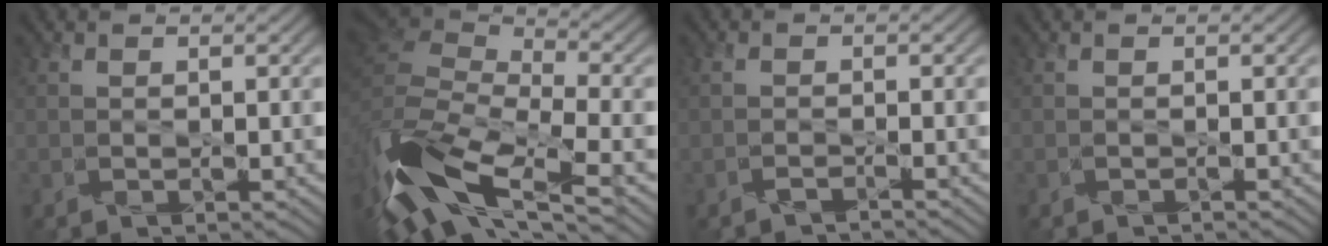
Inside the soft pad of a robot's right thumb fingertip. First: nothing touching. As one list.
[{"total": 15.3, "force": [-7.9, 6.2, 11.4], "torque": [-0.295, -0.023, -0.143]}, {"total": 0.8, "force": [-0.8, 0.2, 0.0], "torque": [0.003, 0.004, -0.020]}, {"total": 0.0}]